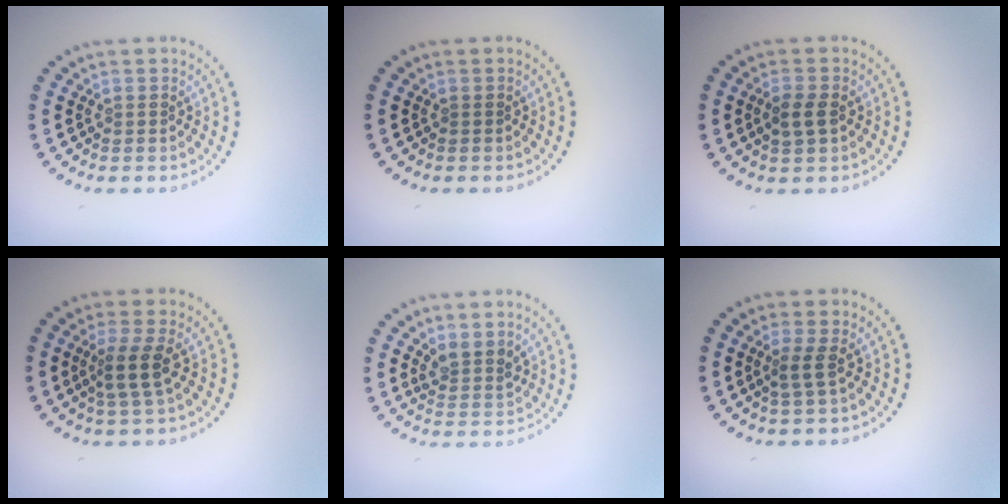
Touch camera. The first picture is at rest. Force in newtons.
{"total": 0.0}
{"total": 2.1, "press": 2.1, "slide": 0.2}
{"total": 2.5, "press": 2.0, "slide": 1.5}
{"total": 2.3, "press": 1.8, "slide": 1.4}
{"total": 1.7, "press": 1.2, "slide": 1.2}